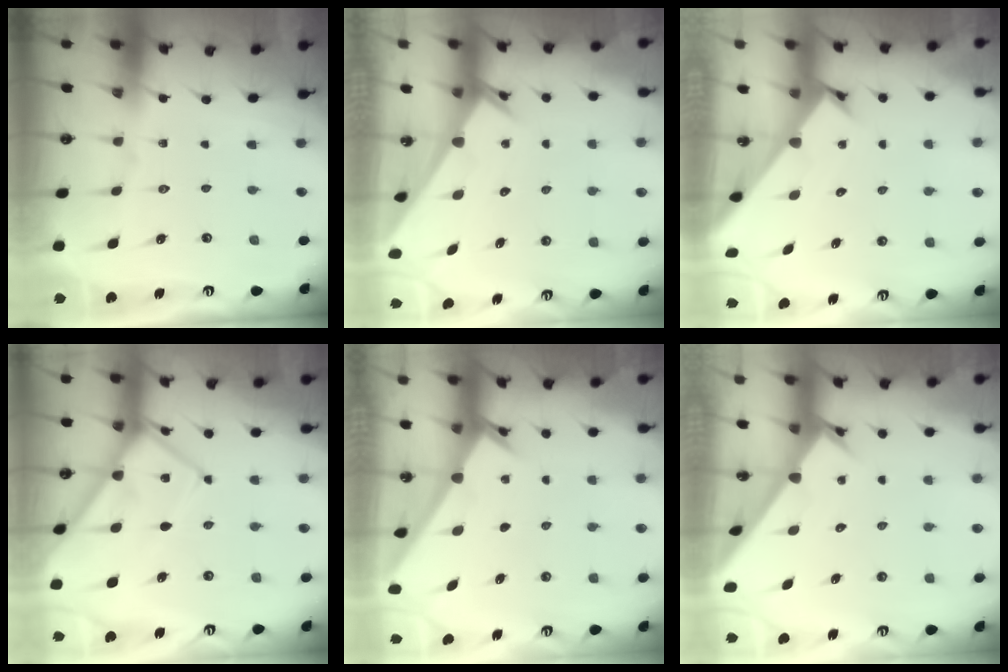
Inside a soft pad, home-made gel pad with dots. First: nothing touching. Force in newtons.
{"total": 2.0, "press": 2.0, "slide": 0.1}
{"total": 2.5, "press": 2.5, "slide": 0.2}
{"total": 10.8, "press": 10.8, "slide": 1.2}
{"total": 2.4, "press": 2.3, "slide": 0.2}
{"total": 2.8, "press": 2.8, "slide": 0.1}